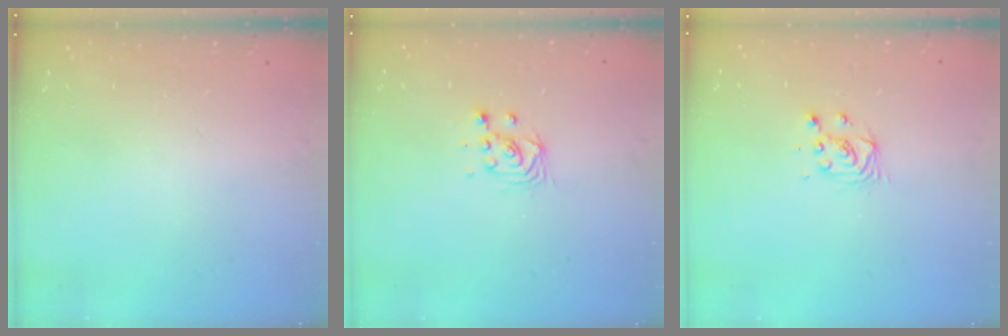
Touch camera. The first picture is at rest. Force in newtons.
{"total": 3.4, "press": 3.4, "slide": 0.2}
{"total": 3.3, "press": 3.3, "slide": 0.3}